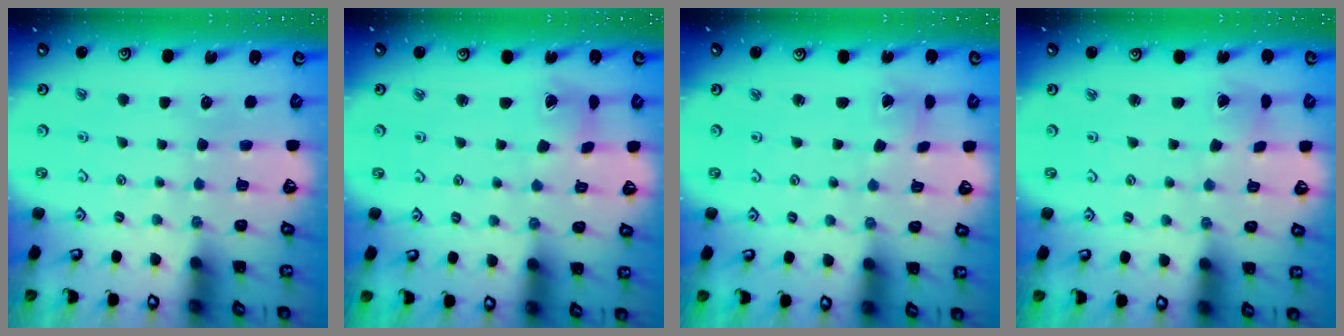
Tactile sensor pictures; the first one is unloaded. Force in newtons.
{"total": 2.7, "press": 2.6, "slide": 0.4}
{"total": 1.5, "press": 1.5, "slide": 0.0}
{"total": 1.1, "press": 1.1, "slide": 0.1}